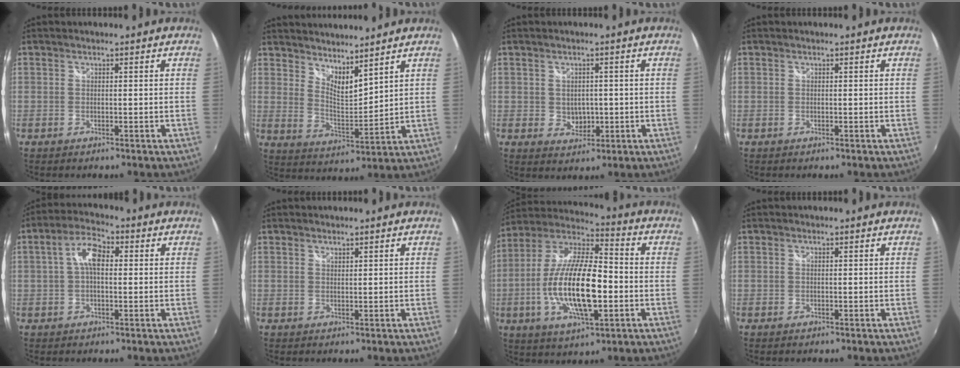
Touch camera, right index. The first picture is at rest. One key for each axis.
{"total": 7.9, "fx": 6.7, "fy": 1.8, "fz": 3.8, "tx": -0.056, "ty": -0.010, "tz": 0.118}
{"total": 3.8, "fx": 0.0, "fy": 3.3, "fz": 1.9, "tx": -0.030, "ty": -0.002, "tz": 0.005}
{"total": 0.0}
{"total": 6.2, "fx": 0.7, "fy": 3.0, "fz": 5.4, "tx": -0.103, "ty": 0.019, "tz": 0.010}
{"total": 0.7, "fx": 0.7, "fy": 0.2, "fz": 0.1, "tx": -0.001, "ty": 0.000, "tz": 0.013}
{"total": 19.6, "fx": -3.9, "fy": 6.7, "fz": 18.0, "tx": -0.358, "ty": -0.009, "tz": -0.073}
{"total": 0.0}